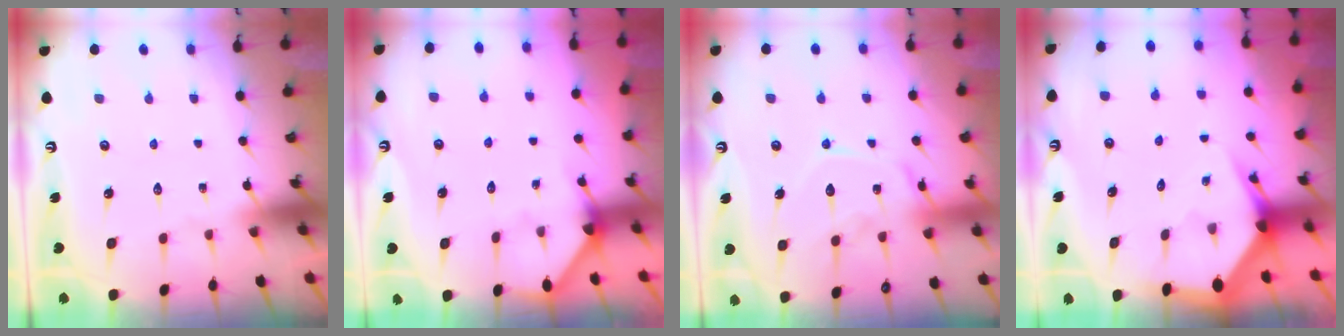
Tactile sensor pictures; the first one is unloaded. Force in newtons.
{"total": 2.6, "press": 2.6, "slide": 0.4}
{"total": 13.2, "press": 13.2, "slide": 1.2}
{"total": 3.9, "press": 3.9, "slide": 0.4}